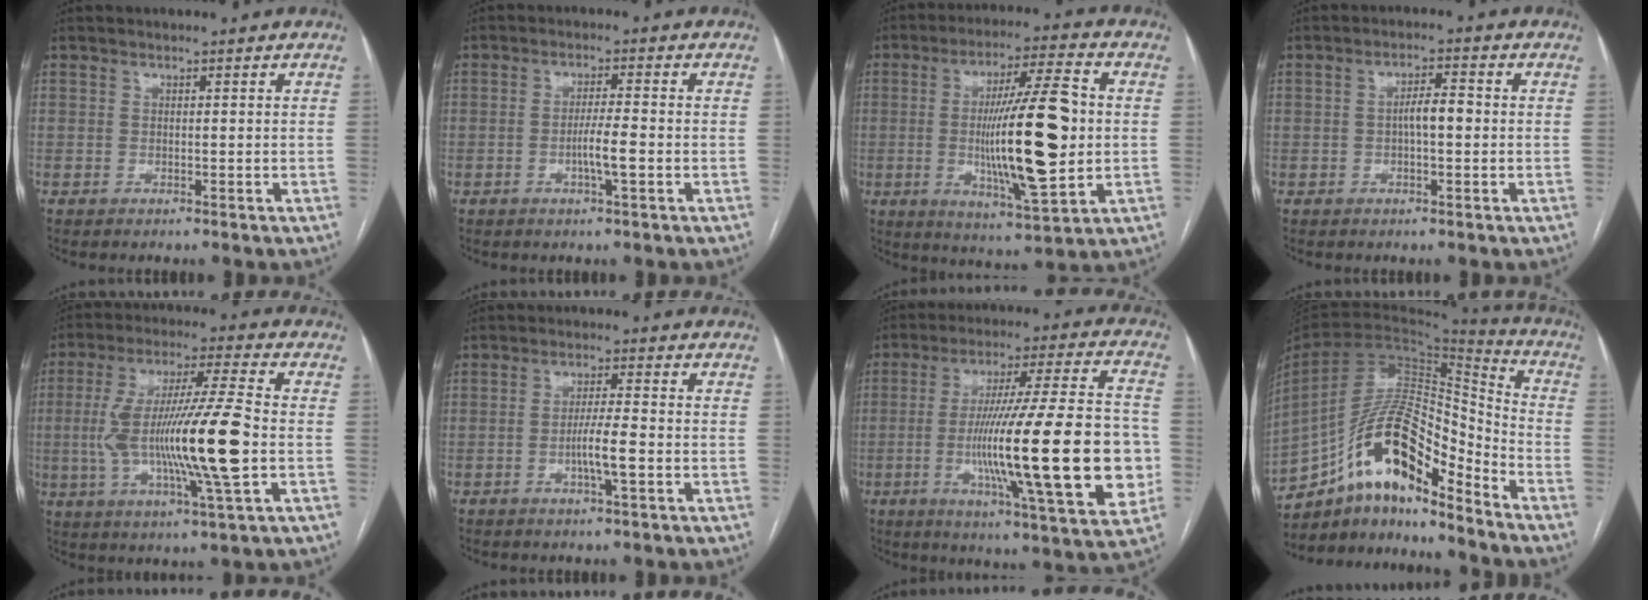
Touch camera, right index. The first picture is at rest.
{"total": 4.2, "force": [-1.3, -0.1, 4.0], "torque": [-0.075, -0.003, -0.024]}
{"total": 17.8, "force": [-0.6, 2.4, 17.7], "torque": [-0.311, 0.003, -0.008]}
{"total": 3.5, "force": [-0.2, 0.9, 3.3], "torque": [-0.056, 0.010, -0.004]}
{"total": 18.1, "force": [-2.0, 0.7, 18.0], "torque": [-0.340, -0.001, -0.036]}
{"total": 5.0, "force": [-1.6, -0.1, 4.8], "torque": [-0.089, -0.005, -0.028]}
{"total": 27.1, "force": [-4.4, 2.5, 26.6], "torque": [-0.403, -0.008, -0.073]}
{"total": 17.6, "force": [-11.9, 5.3, 11.9], "torque": [-0.218, 0.045, -0.206]}